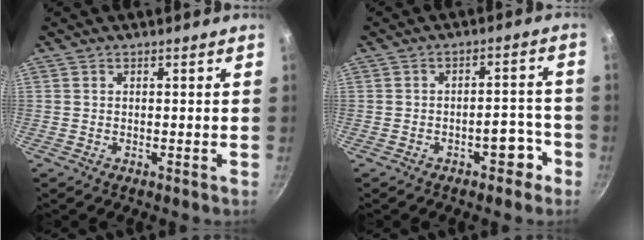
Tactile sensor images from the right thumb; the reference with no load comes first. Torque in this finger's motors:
{"motor_torque": [2.51, 2.39, 0.99, -0.50, 0.00]}